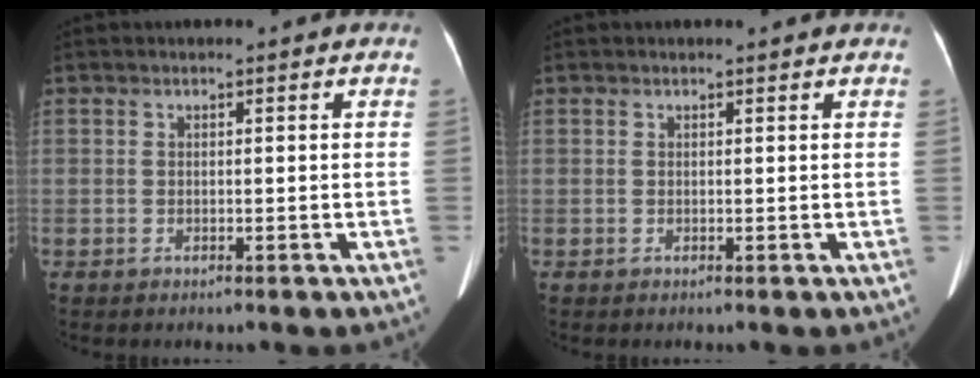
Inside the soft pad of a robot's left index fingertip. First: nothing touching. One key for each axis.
{"total": 0.9, "fx": 0.9, "fy": 0.1, "fz": 0.3, "tx": -0.010, "ty": 0.003, "tz": 0.011}